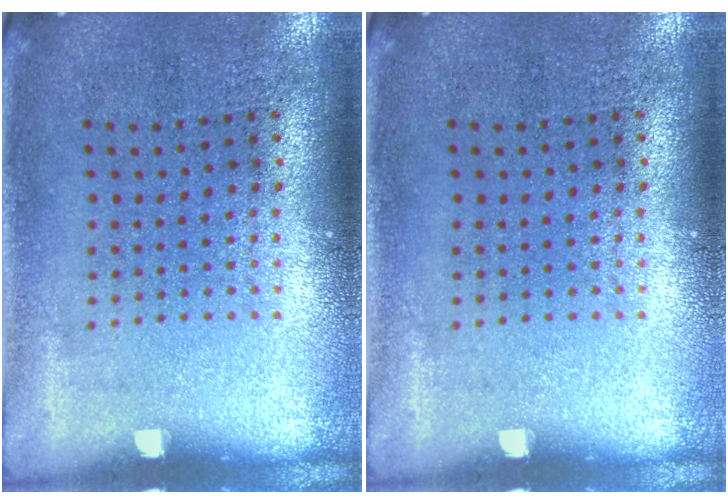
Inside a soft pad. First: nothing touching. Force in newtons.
{"total": 0.0}